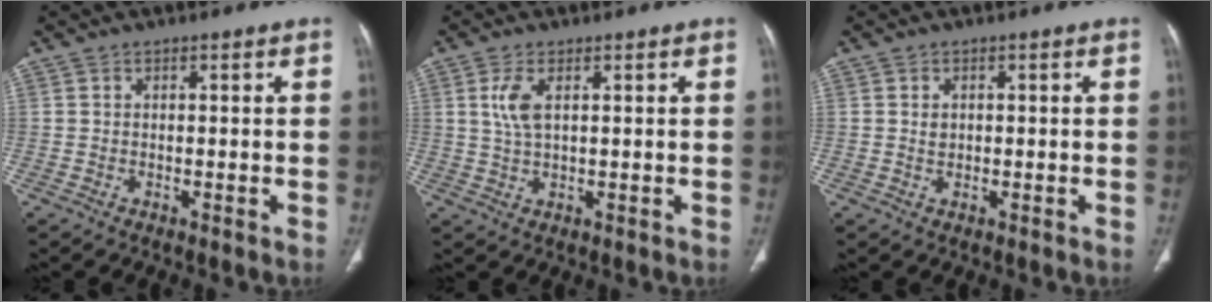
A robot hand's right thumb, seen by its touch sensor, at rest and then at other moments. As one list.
[{"total": 4.4, "force": [1.4, 1.8, 3.7], "torque": [-0.088, -0.003, 0.032]}, {"total": 1.4, "force": [0.3, 1.1, 0.9], "torque": [-0.007, 0.002, 0.009]}]